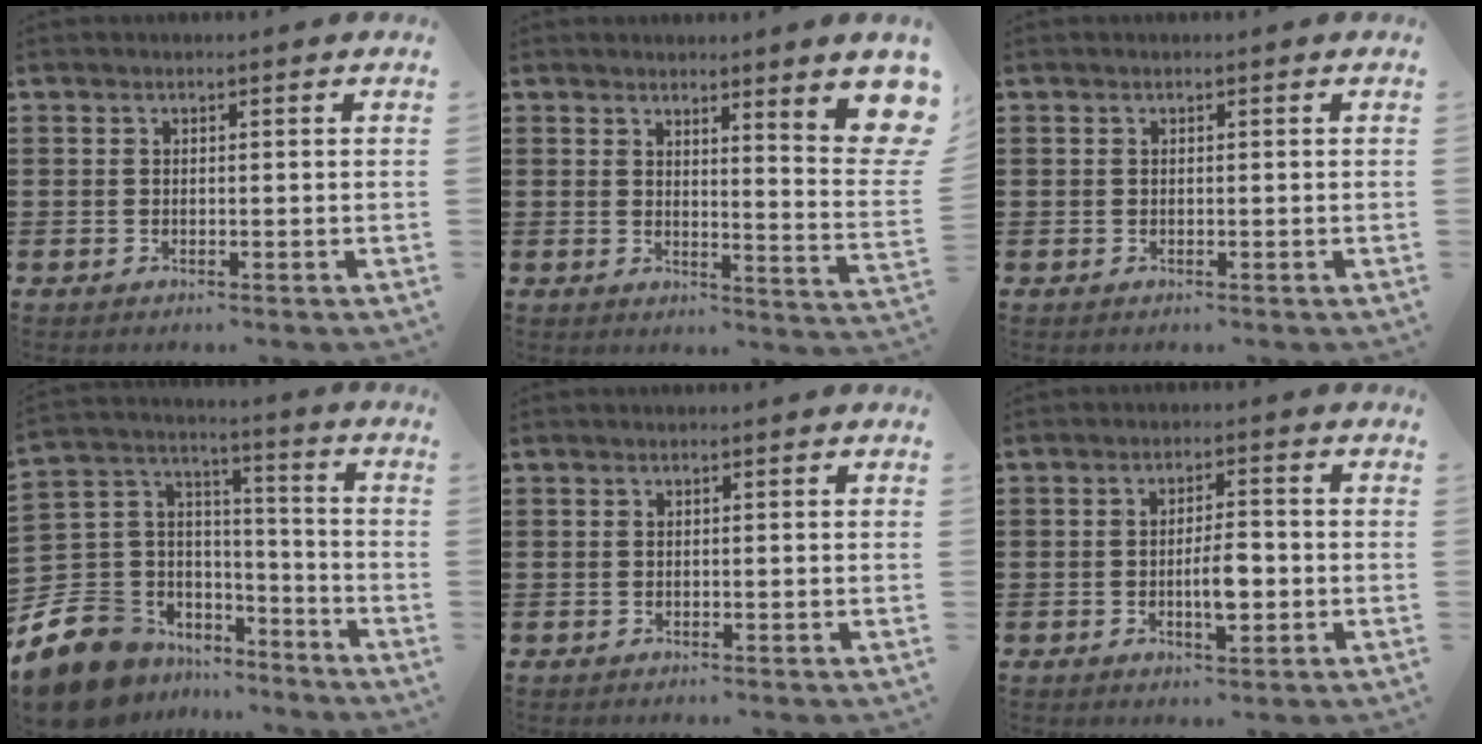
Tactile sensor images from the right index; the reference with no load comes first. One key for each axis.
{"total": 6.2, "fx": 3.9, "fy": 0.1, "fz": 4.8, "tx": -0.081, "ty": -0.027, "tz": 0.060}
{"total": 0.0}
{"total": 11.2, "fx": -7.5, "fy": 7.8, "fz": 2.8, "tx": -0.119, "ty": 0.001, "tz": -0.149}
{"total": 0.0}
{"total": 5.0, "fx": -0.9, "fy": 1.7, "fz": 4.6, "tx": -0.078, "ty": 0.000, "tz": -0.020}